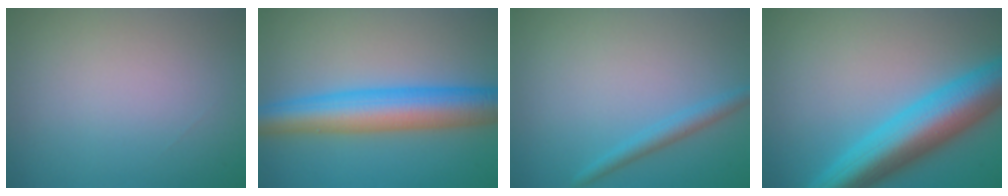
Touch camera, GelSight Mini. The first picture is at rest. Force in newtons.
{"total": 7.7, "press": 7.7, "slide": 0.0}
{"total": 1.8, "press": 1.8, "slide": 0.1}
{"total": 9.1, "press": 9.1, "slide": 0.5}